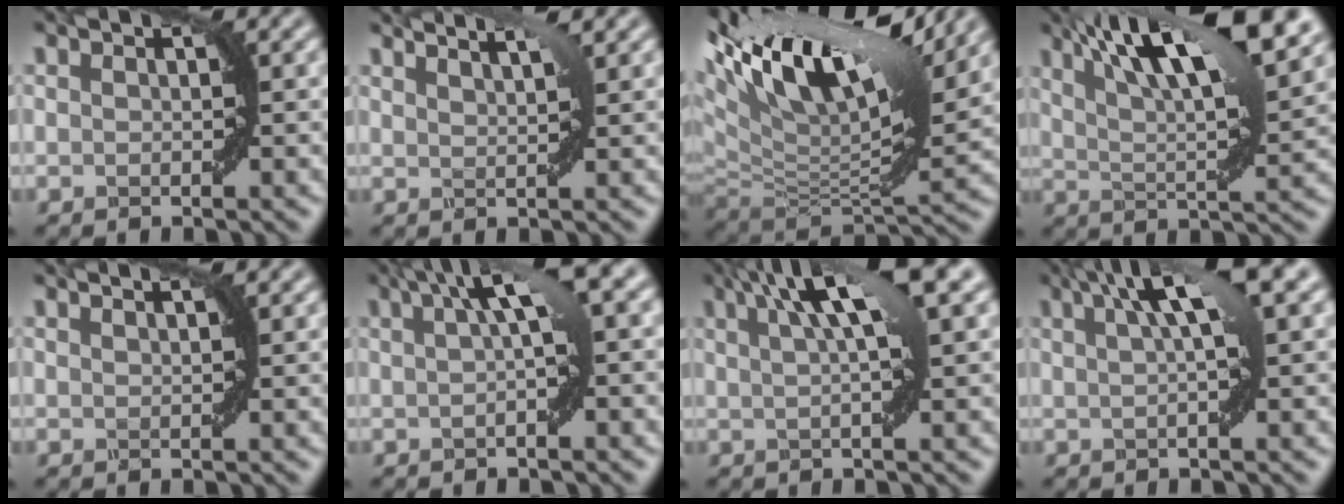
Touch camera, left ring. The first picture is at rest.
{"total": 4.3, "force": [3.4, 1.1, 2.3], "torque": [-0.013, 0.021, 0.020]}
{"total": 16.6, "force": [9.2, 6.6, 12.2], "torque": [-0.239, 0.042, 0.154]}
{"total": 12.8, "force": [6.8, 3.2, 10.3], "torque": [-0.147, 0.025, 0.097]}
{"total": 2.2, "force": [1.6, 0.6, 1.2], "torque": [-0.001, -0.001, 0.000]}
{"total": 6.0, "force": [2.2, 1.1, 5.5], "torque": [-0.071, 0.018, 0.027]}
{"total": 7.4, "force": [3.3, 1.3, 6.5], "torque": [-0.091, 0.019, 0.052]}
{"total": 6.6, "force": [3.0, 1.0, 5.8], "torque": [-0.074, 0.018, 0.043]}